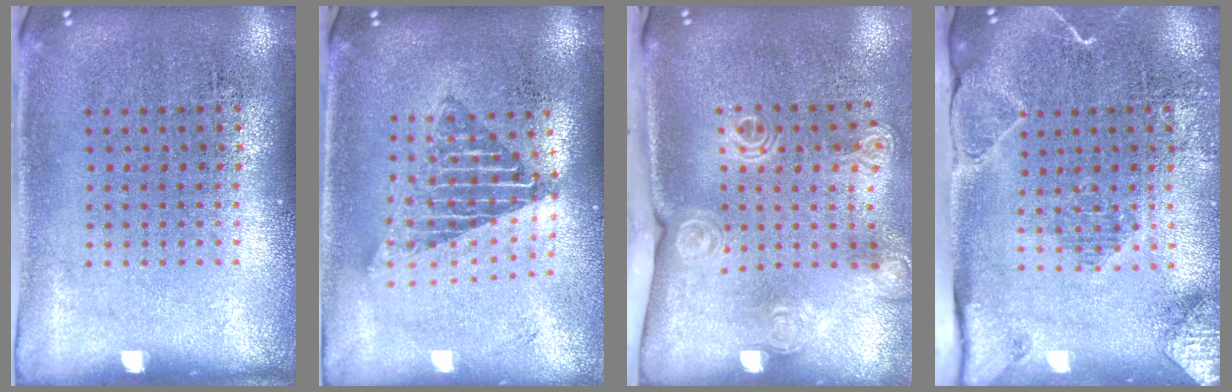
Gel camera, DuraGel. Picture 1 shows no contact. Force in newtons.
{"total": 1.6, "press": 1.3, "slide": 0.9}
{"total": 2.0, "press": 1.6, "slide": 1.3}
{"total": 2.0, "press": 2.0, "slide": 0.2}